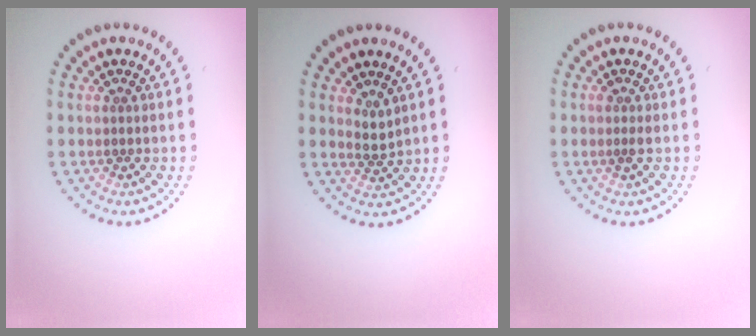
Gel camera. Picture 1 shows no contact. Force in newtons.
{"total": 1.4, "press": 0.9, "slide": 1.0}
{"total": 0.6, "press": 0.6, "slide": 0.3}